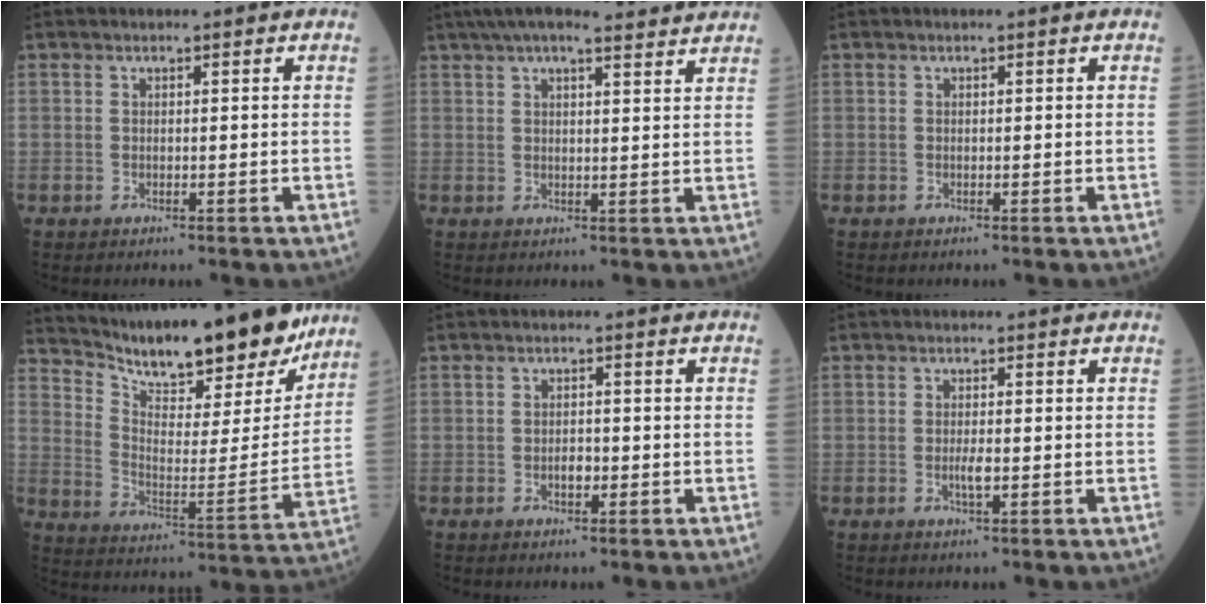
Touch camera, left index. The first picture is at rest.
{"total": 13.5, "force": [12.0, 1.4, 6.0], "torque": [-0.099, 0.038, 0.160]}
{"total": 0.0}
{"total": 21.2, "force": [18.7, 4.2, 9.0], "torque": [-0.147, -0.040, 0.270]}
{"total": 1.8, "force": [-1.0, 0.9, 1.2], "torque": [-0.022, -0.002, -0.016]}
{"total": 1.8, "force": [-0.8, 0.4, 1.6], "torque": [-0.034, -0.006, -0.013]}